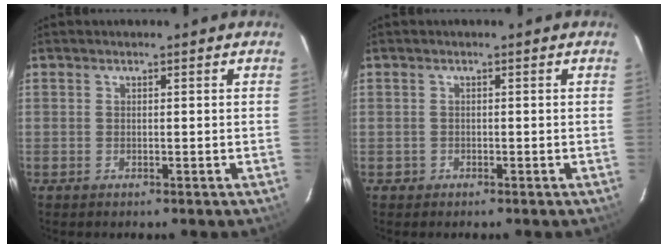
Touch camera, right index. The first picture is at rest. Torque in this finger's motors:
{"motor_torque": [-0.23, 0.22, -0.62, -0.15]}